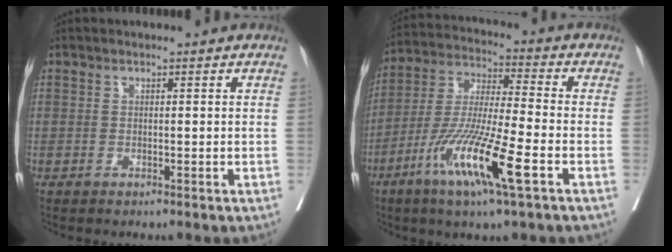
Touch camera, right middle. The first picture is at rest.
{"total": 14.4, "force": [-6.4, 0.4, 12.9], "torque": [-0.264, -0.028, -0.122]}